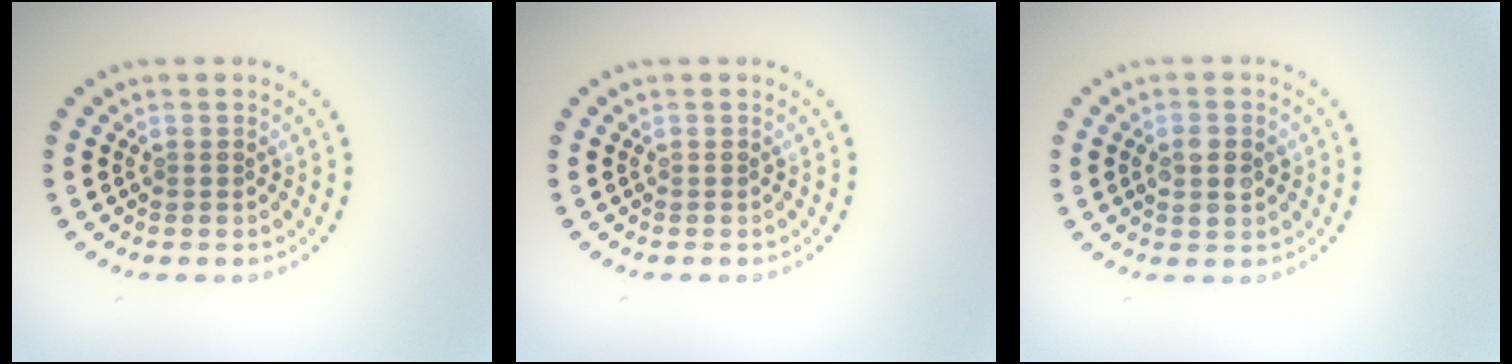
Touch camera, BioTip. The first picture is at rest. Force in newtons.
{"total": 0.0}
{"total": 1.9, "press": 1.9, "slide": 0.2}